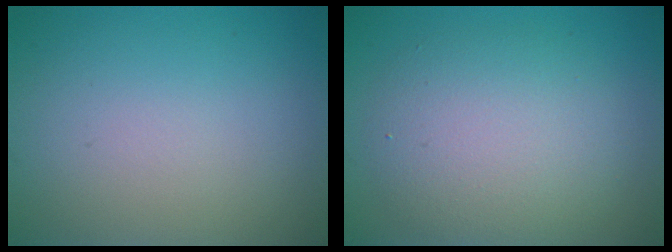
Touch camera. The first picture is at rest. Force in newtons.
{"total": 5.6, "press": 5.5, "slide": 0.5}